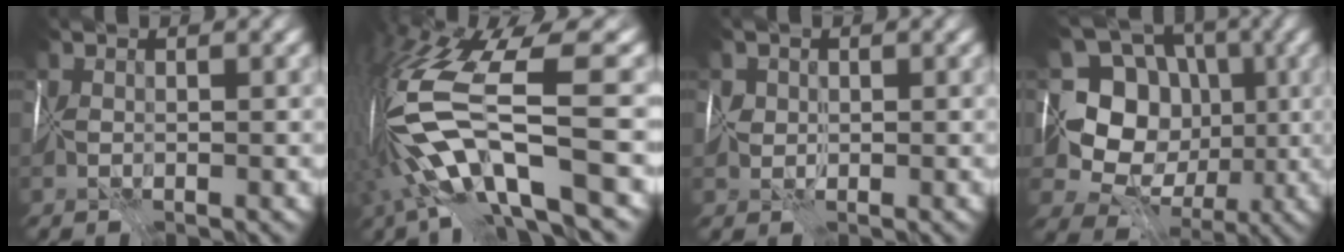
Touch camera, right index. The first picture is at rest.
{"total": 12.4, "force": [-2.7, 3.5, 11.5], "torque": [-0.239, 0.007, -0.034]}
{"total": 1.1, "force": [0.3, 1.1, -0.2], "torque": [0.011, 0.006, 0.004]}
{"total": 9.6, "force": [0.5, 8.6, 4.3], "torque": [-0.057, 0.002, -0.011]}